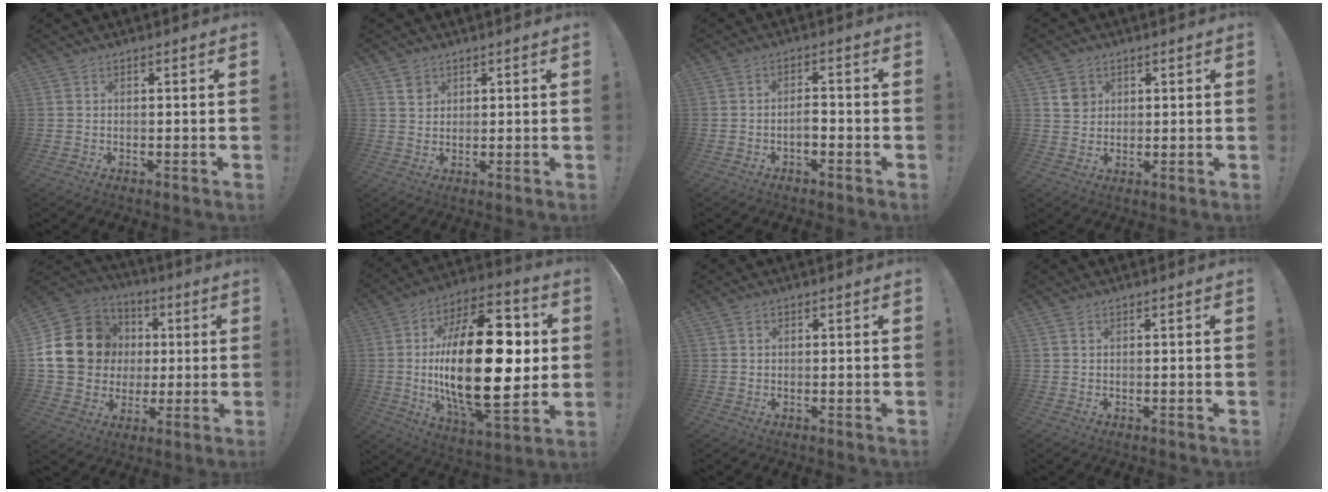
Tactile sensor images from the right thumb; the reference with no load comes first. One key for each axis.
{"total": 3.2, "fx": 2.0, "fy": 2.5, "fz": 0.5, "tx": 0.007, "ty": -0.012, "tz": 0.035}
{"total": 3.5, "fx": -1.7, "fy": 1.6, "fz": 2.6, "tx": -0.049, "ty": 0.006, "tz": -0.029}
{"total": 4.4, "fx": 2.2, "fy": 3.7, "fz": 0.9, "tx": 0.005, "ty": -0.013, "tz": 0.039}
{"total": 20.1, "fx": 3.1, "fy": 17.5, "fz": 9.3, "tx": -0.138, "ty": 0.003, "tz": 0.092}
{"total": 33.9, "fx": 0.7, "fy": 15.4, "fz": 30.2, "tx": -0.517, "ty": -0.006, "tz": 0.015}
{"total": 0.7, "fx": 0.3, "fy": 0.6, "fz": 0.1, "tx": -0.004, "ty": 0.003, "tz": 0.006}
{"total": 0.7, "fx": 0.4, "fy": 0.5, "fz": 0.2, "tx": -0.005, "ty": 0.001, "tz": 0.009}